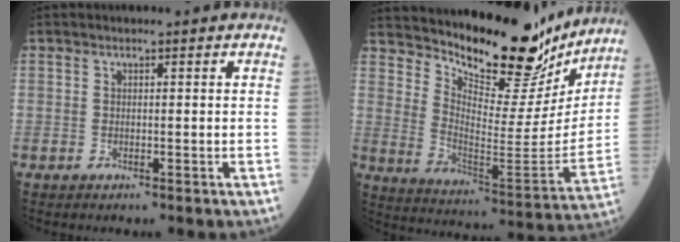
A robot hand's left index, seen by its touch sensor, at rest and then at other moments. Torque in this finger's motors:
{"motor_torque": [1.32, -0.82, 0.52, 0.09]}